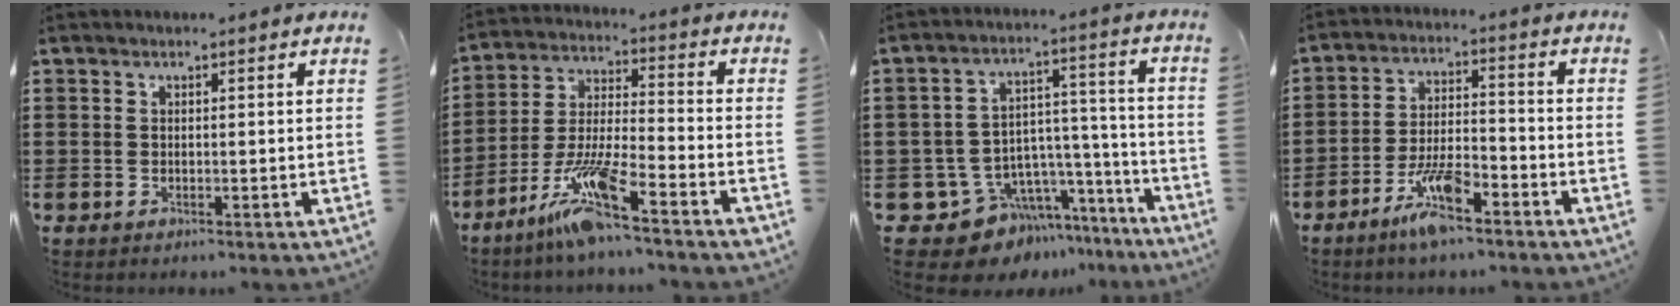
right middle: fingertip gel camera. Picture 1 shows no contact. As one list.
[{"total": 10.5, "force": [-7.6, 0.6, 7.3], "torque": [-0.160, -0.010, -0.153]}, {"total": 9.8, "force": [-7.5, 6.0, 1.8], "torque": [-0.046, 0.019, -0.130]}, {"total": 7.9, "force": [-5.3, 2.1, 5.5], "torque": [-0.119, 0.003, -0.101]}]